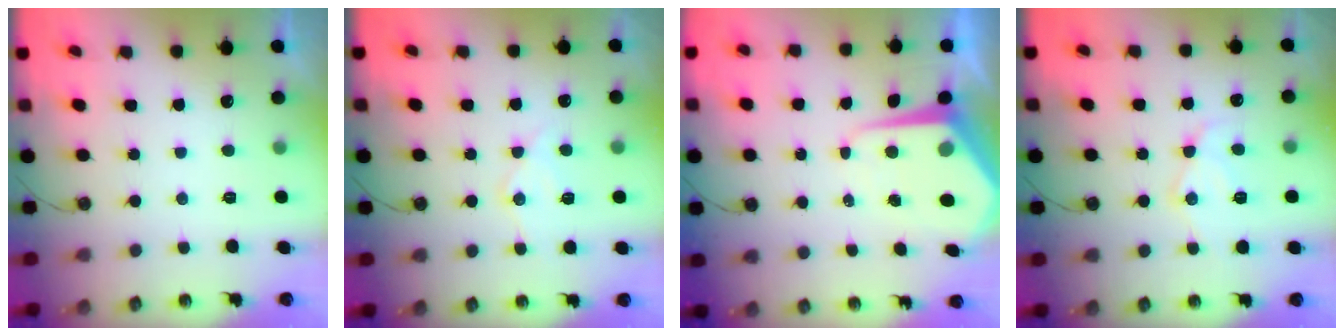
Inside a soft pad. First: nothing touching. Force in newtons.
{"total": 10.7, "press": 10.7, "slide": 1.1}
{"total": 7.6, "press": 7.6, "slide": 0.6}
{"total": 12.9, "press": 12.9, "slide": 1.1}